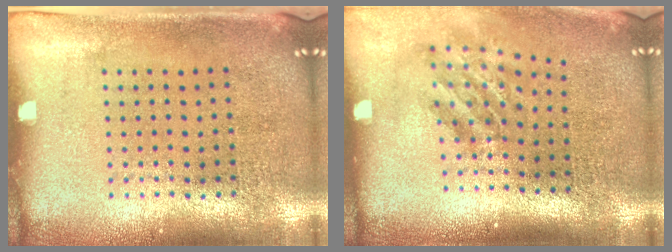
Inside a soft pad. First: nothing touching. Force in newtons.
{"total": 1.9, "press": 1.2, "slide": 1.4}